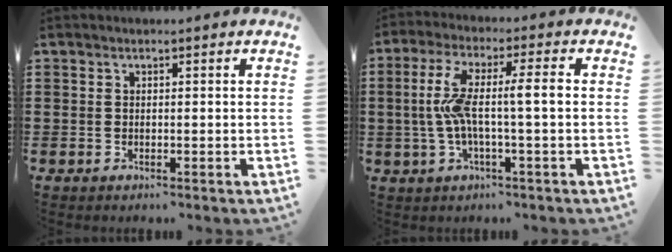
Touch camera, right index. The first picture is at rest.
{"total": 7.8, "force": [-0.4, 0.7, 7.8], "torque": [-0.154, -0.002, -0.017]}